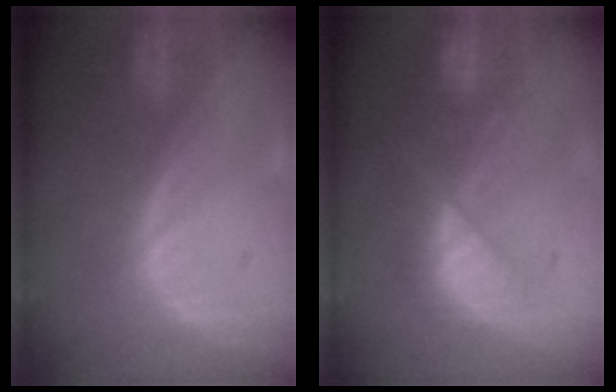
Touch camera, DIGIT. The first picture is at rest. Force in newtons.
{"total": 7.4, "press": 7.1, "slide": 2.1}